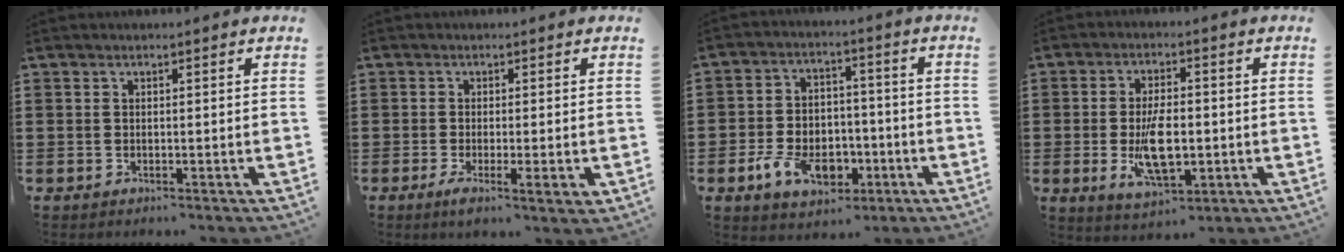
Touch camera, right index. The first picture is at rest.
{"total": 3.7, "force": [-1.3, 0.5, 3.5], "torque": [-0.070, -0.017, -0.022]}
{"total": 9.0, "force": [-3.5, 6.3, 5.5], "torque": [-0.111, 0.016, -0.062]}
{"total": 7.9, "force": [-1.3, 3.6, 6.9], "torque": [-0.137, -0.007, -0.027]}